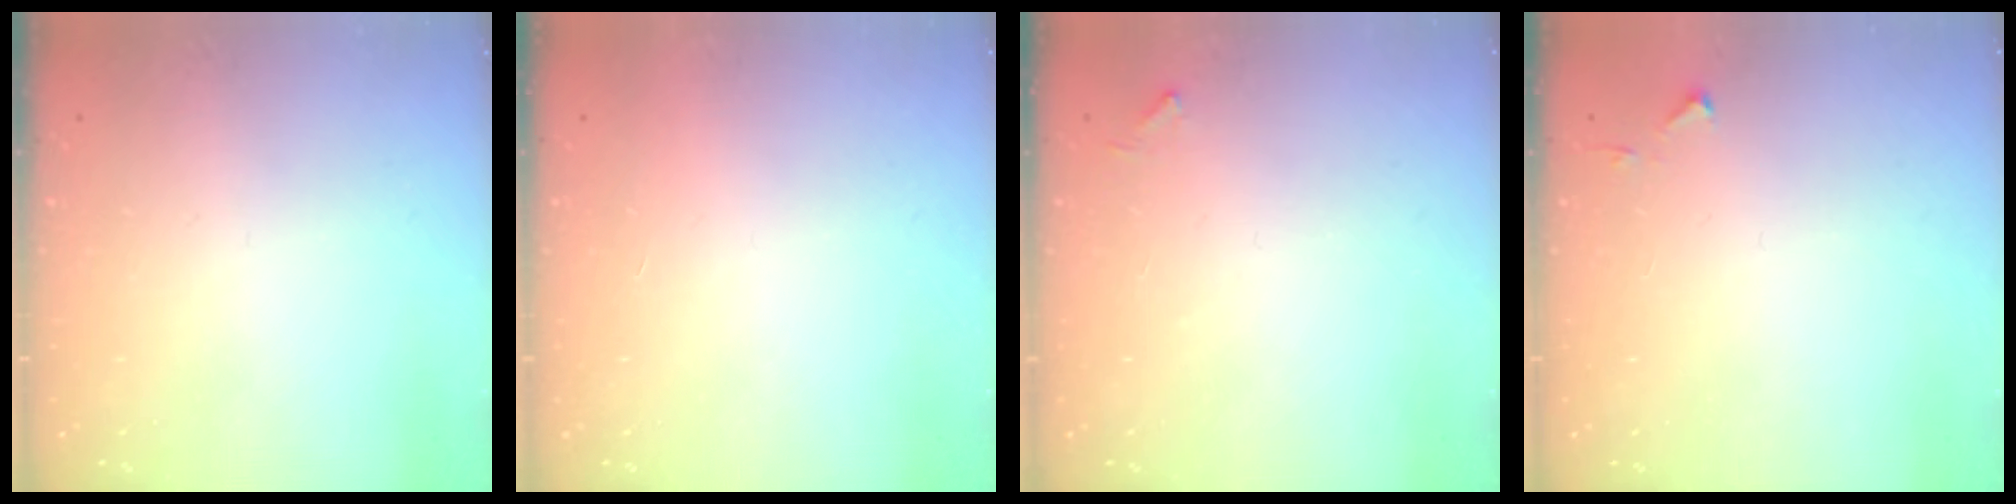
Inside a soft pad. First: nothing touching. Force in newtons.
{"total": 1.6, "press": 1.6, "slide": 0.1}
{"total": 6.0, "press": 6.0, "slide": 0.3}
{"total": 3.7, "press": 3.7, "slide": 0.6}